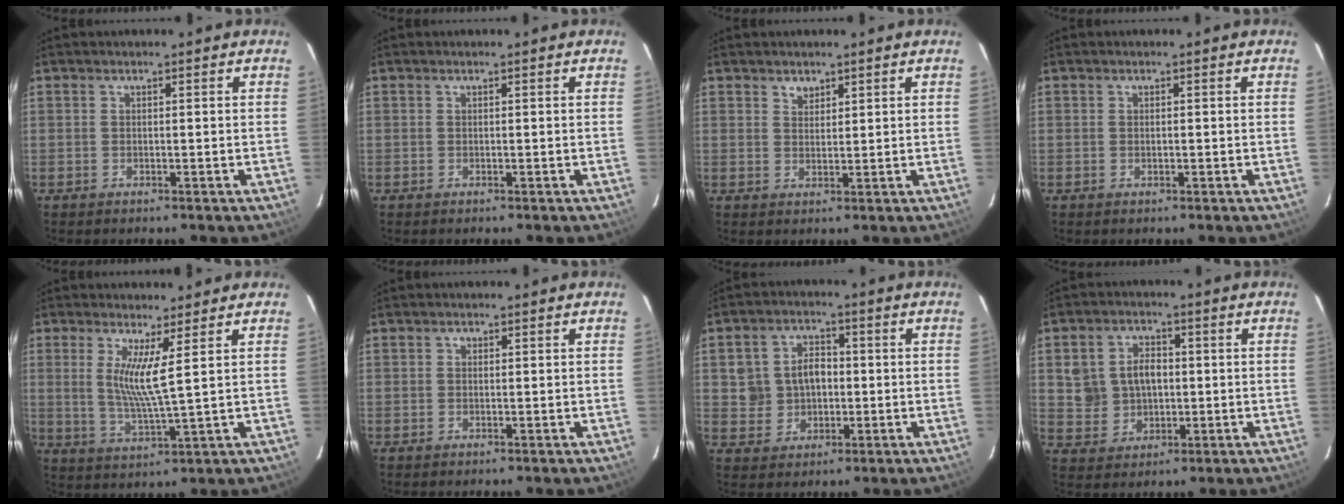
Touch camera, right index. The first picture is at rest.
{"total": 0.0}
{"total": 2.0, "force": [1.5, 1.3, 0.5], "torque": [-0.005, 0.003, 0.026]}
{"total": 0.5, "force": [0.0, 0.3, 0.4], "torque": [-0.008, -0.001, 0.001]}
{"total": 6.5, "force": [2.2, -0.4, 6.1], "torque": [-0.116, -0.021, 0.042]}
{"total": 0.5, "force": [0.1, 0.5, 0.1], "torque": [0.001, 0.003, 0.000]}
{"total": 7.2, "force": [0.3, 6.5, 3.1], "torque": [-0.070, 0.024, 0.017]}
{"total": 8.0, "force": [0.9, 6.9, 3.9], "torque": [-0.086, 0.022, 0.030]}